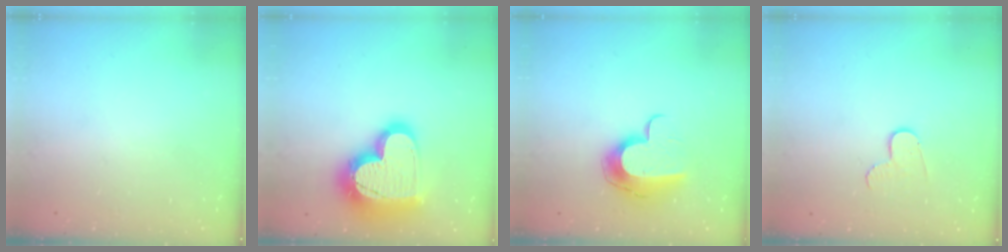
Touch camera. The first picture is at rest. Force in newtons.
{"total": 24.6, "press": 24.5, "slide": 1.8}
{"total": 11.2, "press": 11.2, "slide": 0.4}
{"total": 5.6, "press": 5.6, "slide": 0.5}